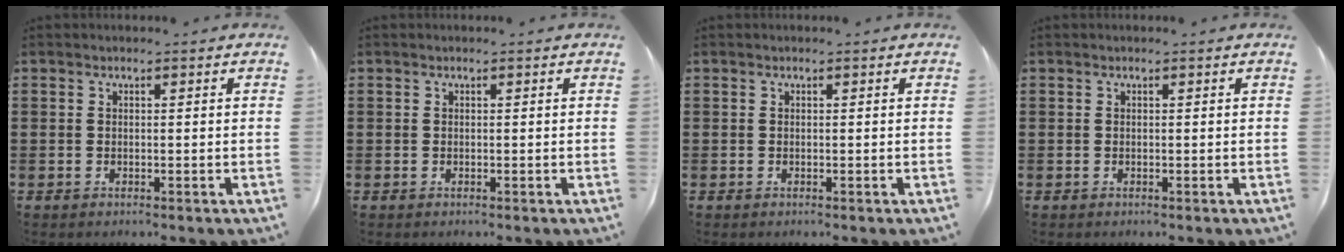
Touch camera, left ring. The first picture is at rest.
{"total": 0.0}
{"total": 0.0}
{"total": 0.0}